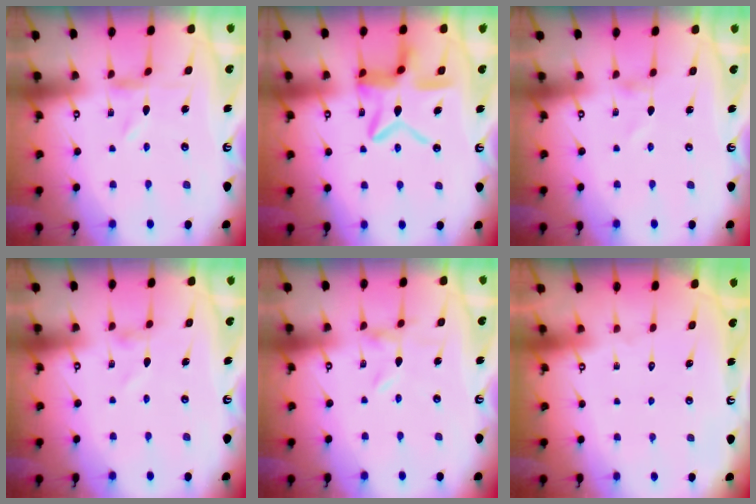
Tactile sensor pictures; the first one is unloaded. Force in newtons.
{"total": 15.7, "press": 15.7, "slide": 1.4}
{"total": 0.8, "press": 0.7, "slide": 0.3}
{"total": 1.1, "press": 1.1, "slide": 0.0}
{"total": 0.0}
{"total": 1.7, "press": 1.6, "slide": 0.1}